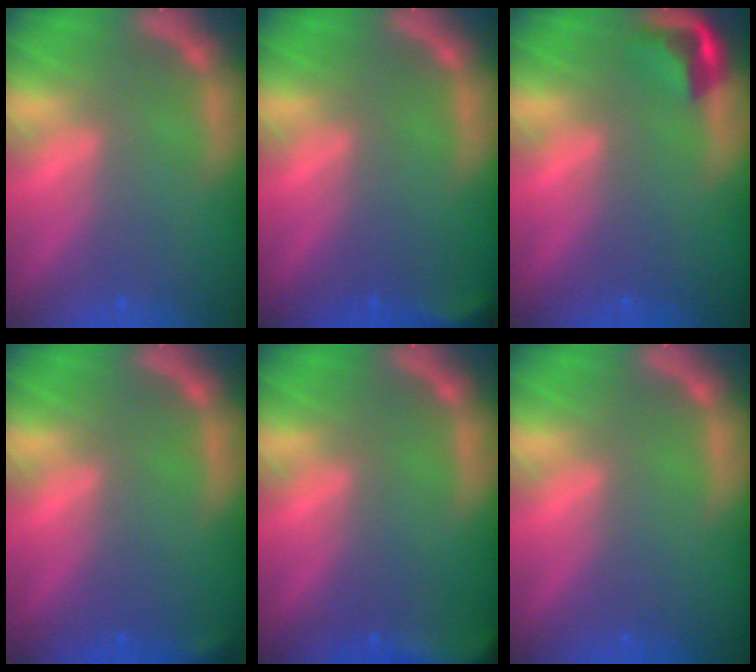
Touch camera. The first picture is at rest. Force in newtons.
{"total": 2.4}
{"total": 2.9}
{"total": 0.9}
{"total": 7.0}
{"total": 0.0}